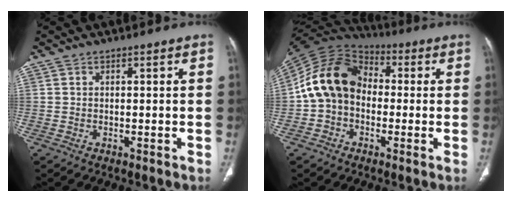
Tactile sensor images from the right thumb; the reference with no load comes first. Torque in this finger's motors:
{"motor_torque": [-0.29, 0.93, 0.29, -0.31, 0.29]}